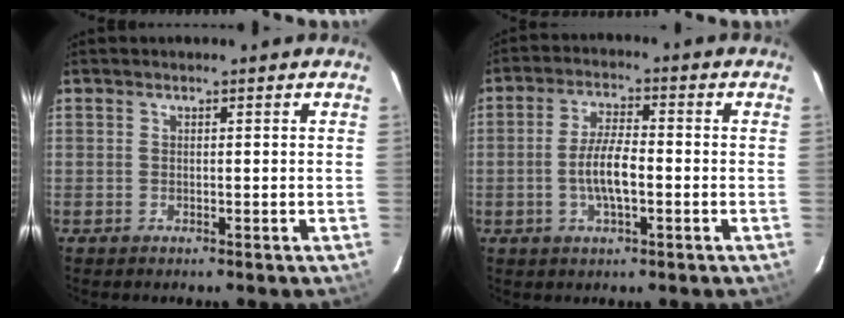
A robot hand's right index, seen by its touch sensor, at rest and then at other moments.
{"total": 6.5, "force": [-1.6, 2.0, 5.9], "torque": [-0.117, 0.002, -0.030]}